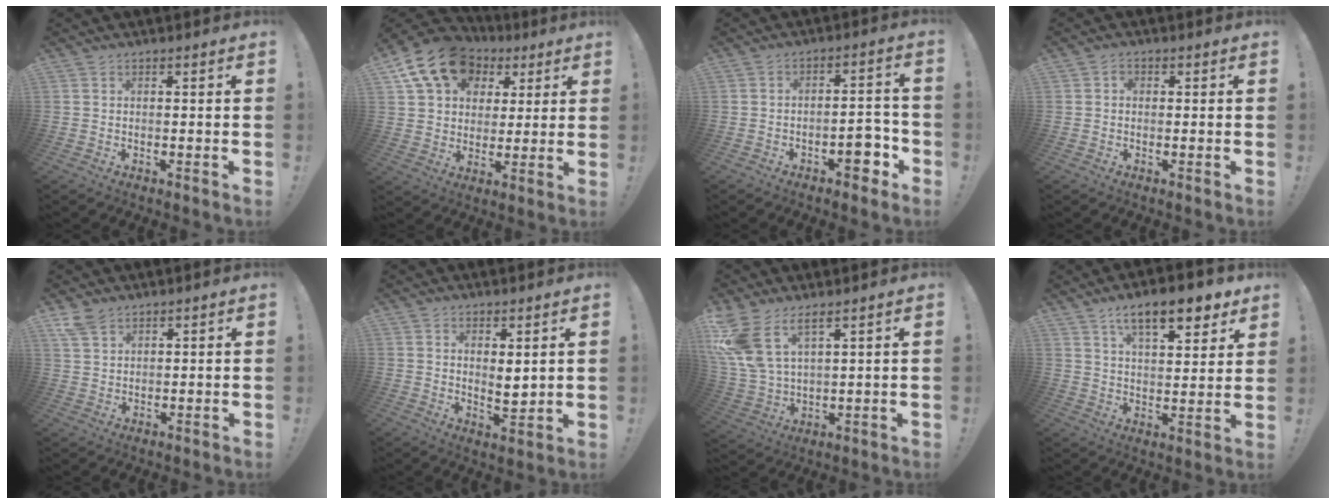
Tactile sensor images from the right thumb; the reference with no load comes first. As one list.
[{"total": 16.9, "force": [8.2, 12.2, 8.2], "torque": [-0.121, -0.041, 0.159]}, {"total": 8.4, "force": [-4.1, 4.1, 6.1], "torque": [-0.062, 0.021, -0.068]}, {"total": 1.5, "force": [-0.1, 1.3, 0.8], "torque": [-0.008, 0.002, -0.004]}, {"total": 6.2, "force": [4.6, 3.6, 2.1], "torque": [-0.033, -0.024, 0.088]}, {"total": 4.2, "force": [2.7, 2.0, 2.6], "torque": [-0.031, -0.028, 0.047]}, {"total": 10.6, "force": [7.1, 4.7, 6.3], "torque": [-0.141, -0.038, 0.139]}, {"total": 12.8, "force": [8.2, 4.1, 8.9], "torque": [-0.134, -0.042, 0.136]}]